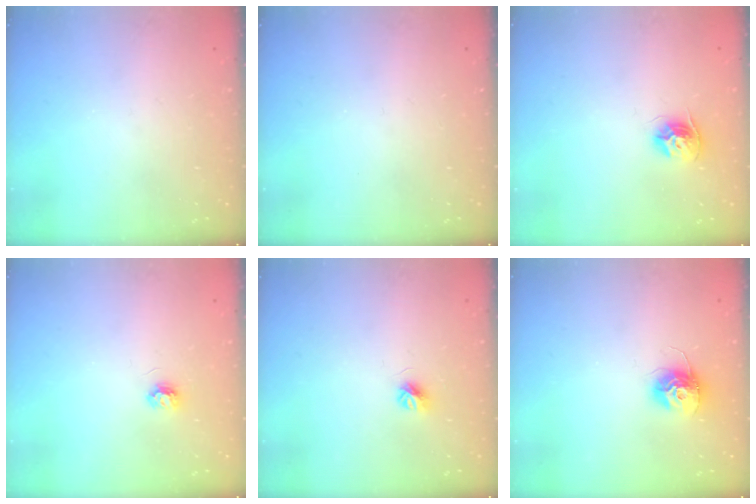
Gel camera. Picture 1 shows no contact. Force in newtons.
{"total": 0.0}
{"total": 9.9, "press": 9.8, "slide": 0.9}
{"total": 3.6, "press": 3.6, "slide": 0.4}
{"total": 4.8, "press": 4.7, "slide": 0.4}
{"total": 11.2, "press": 11.2, "slide": 0.7}